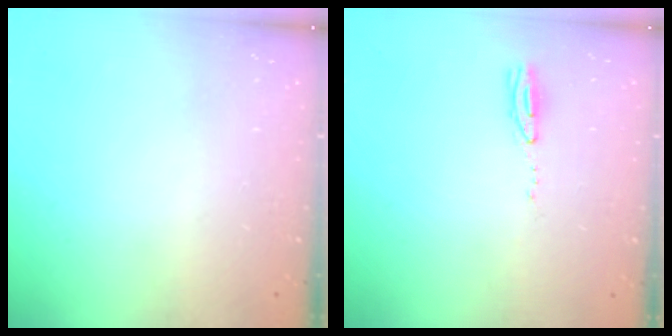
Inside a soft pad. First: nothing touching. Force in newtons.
{"total": 14.6, "press": 5.0, "slide": 13.7}